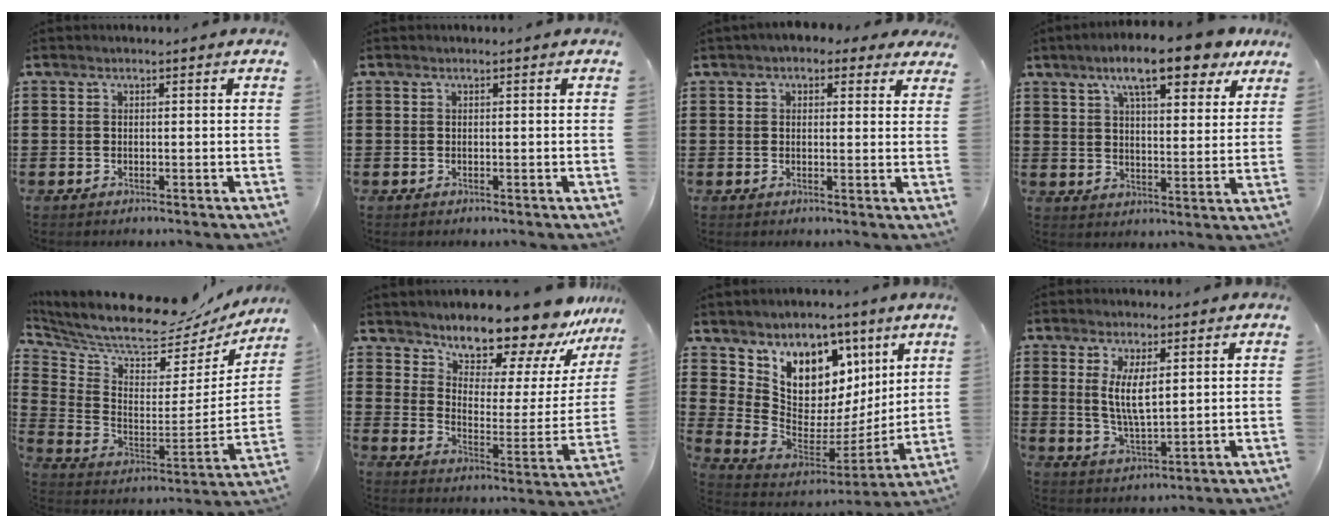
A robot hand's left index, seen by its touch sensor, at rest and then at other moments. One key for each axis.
{"total": 0.0}
{"total": 2.7, "fx": 1.9, "fy": 1.5, "fz": 1.2, "tx": -0.024, "ty": 0.005, "tz": 0.030}
{"total": 11.7, "fx": 8.4, "fy": 2.5, "fz": 7.8, "tx": -0.141, "ty": -0.020, "tz": 0.141}
{"total": 7.1, "fx": 6.9, "fy": 0.8, "fz": 1.6, "tx": -0.073, "ty": -0.070, "tz": 0.112}
{"total": 12.8, "fx": 11.8, "fy": 3.2, "fz": 3.8, "tx": -0.089, "ty": -0.099, "tz": 0.206}
{"total": 8.4, "fx": 5.2, "fy": 6.2, "fz": 2.1, "tx": -0.060, "ty": -0.065, "tz": 0.101}
{"total": 5.9, "fx": 1.6, "fy": 2.1, "fz": 5.3, "tx": -0.108, "ty": 0.004, "tz": 0.028}